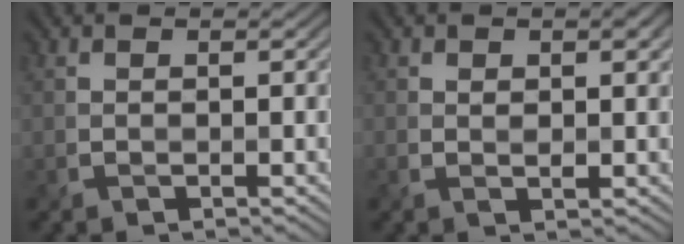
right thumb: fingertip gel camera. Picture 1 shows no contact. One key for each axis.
{"total": 1.8, "fx": 0.8, "fy": 0.9, "fz": 1.4, "tx": -0.020, "ty": -0.003, "tz": 0.014}